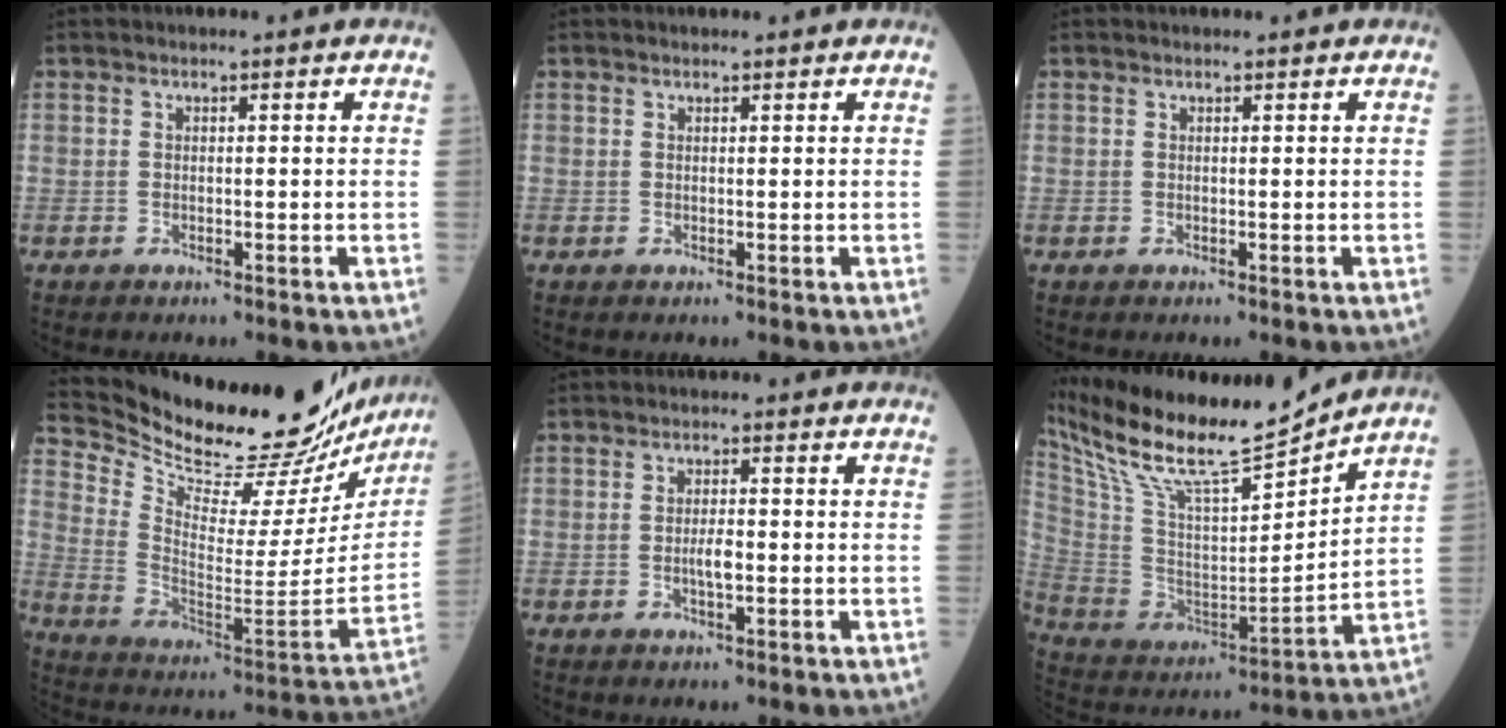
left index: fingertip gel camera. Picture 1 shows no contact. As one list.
[{"total": 1.1, "force": [1.1, 0.0, 0.2], "torque": [-0.005, 0.005, 0.015]}, {"total": 0.7, "force": [0.7, 0.0, 0.1], "torque": [-0.005, 0.003, 0.010]}, {"total": 30.1, "force": [27.5, 5.0, 11.0], "torque": [-0.190, -0.106, 0.373]}, {"total": 2.1, "force": [-0.7, 0.4, 2.0], "torque": [-0.037, -0.002, -0.013]}, {"total": 19.0, "force": [16.7, 1.1, 9.0], "torque": [-0.177, -0.013, 0.301]}]